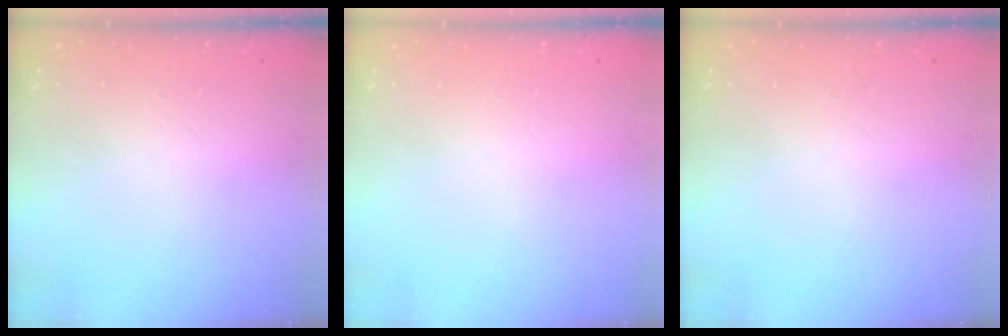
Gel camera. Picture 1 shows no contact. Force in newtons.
{"total": 0.0}
{"total": 0.0}